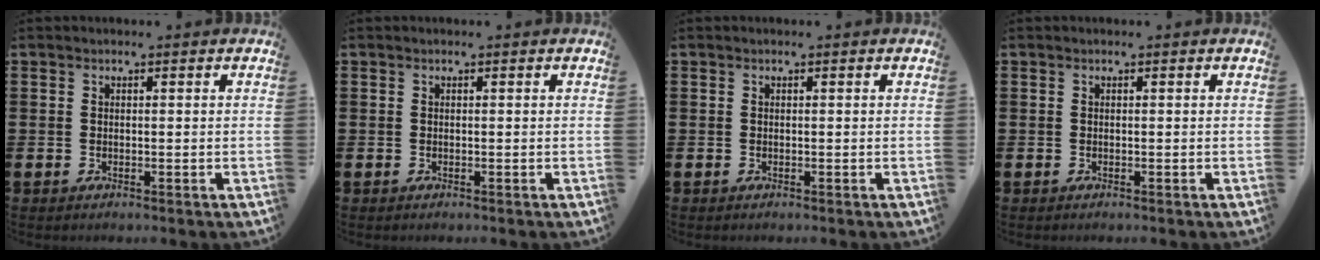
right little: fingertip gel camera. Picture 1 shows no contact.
{"total": 0.0}
{"total": 0.0}
{"total": 0.0}